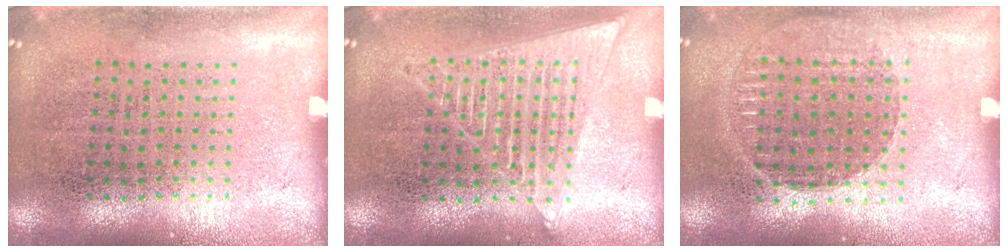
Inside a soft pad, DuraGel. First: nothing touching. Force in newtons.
{"total": 1.4, "press": 1.4, "slide": 0.1}
{"total": 1.1, "press": 1.1, "slide": 0.1}